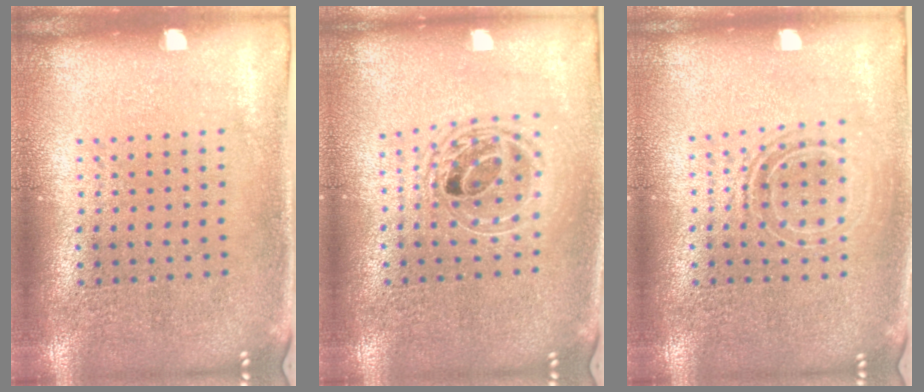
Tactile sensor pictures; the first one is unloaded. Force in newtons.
{"total": 1.6, "press": 1.4, "slide": 0.9}
{"total": 1.5, "press": 1.2, "slide": 0.9}